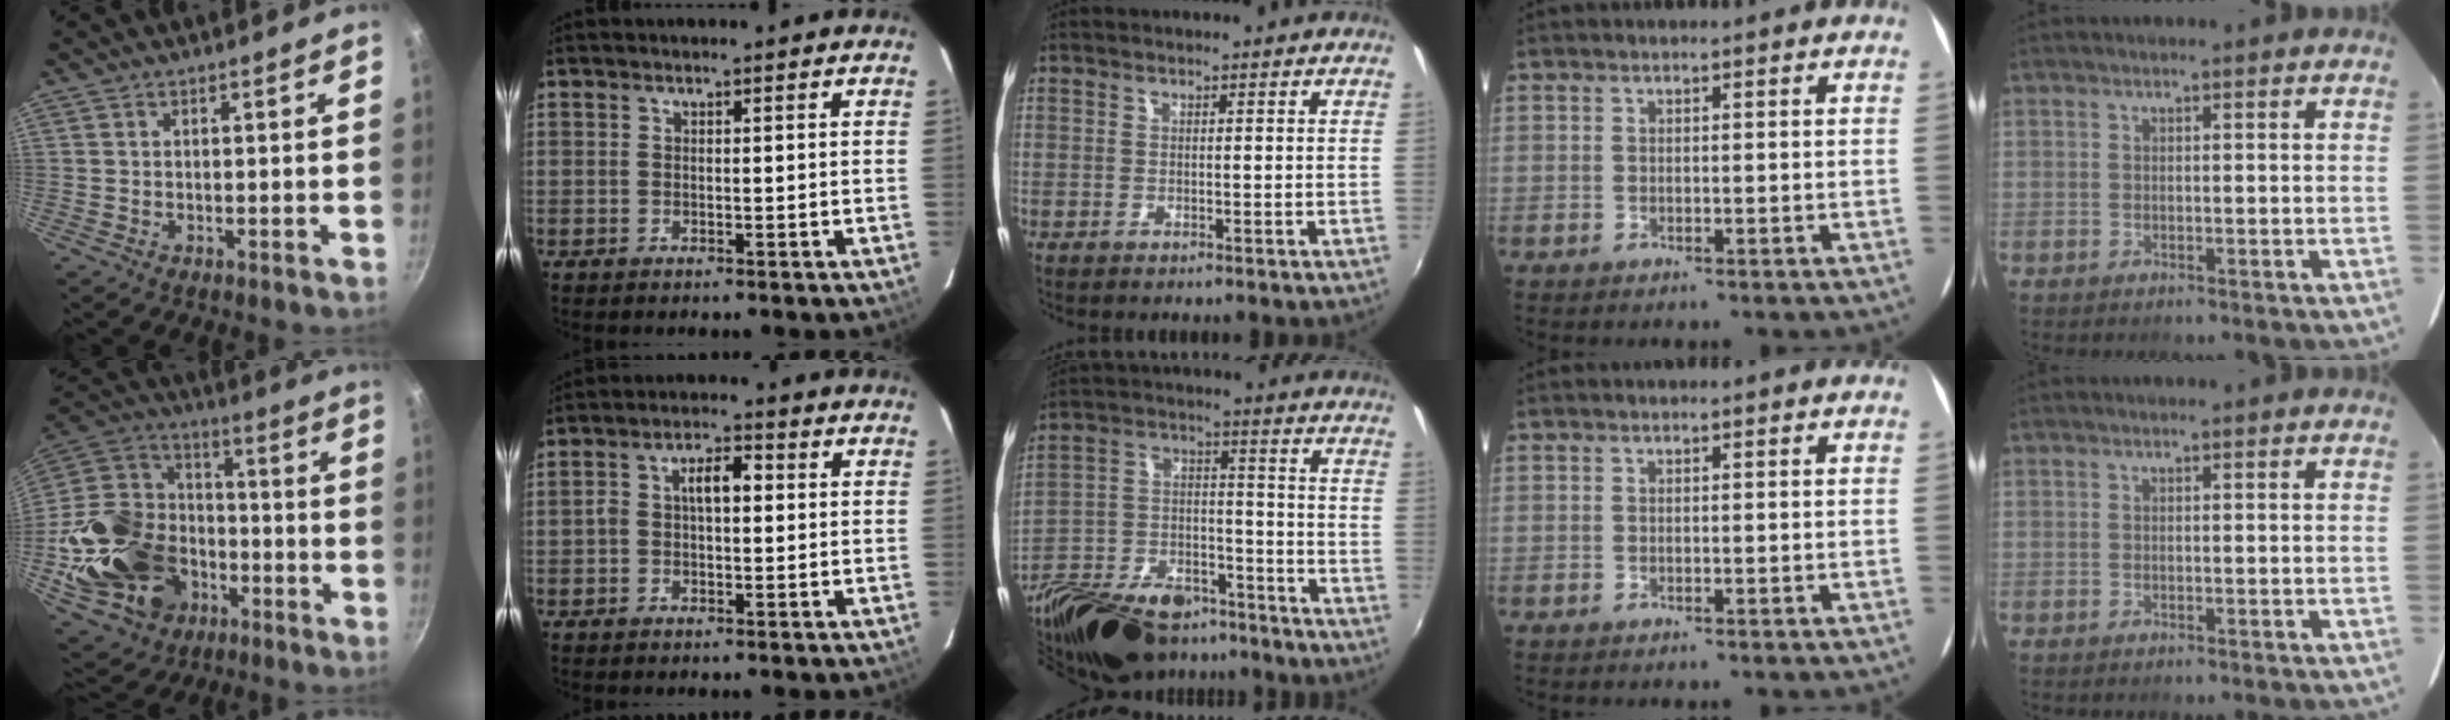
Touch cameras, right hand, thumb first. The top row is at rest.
{"thumb": {"total": 27.0, "force": [-8.5, 20.4, 15.6], "torque": [-0.262, 0.063, -0.131]}, "index": {"total": 5.2, "force": [0.3, 2.8, 4.4], "torque": [-0.077, 0.017, 0.005]}, "middle": {"total": 26.3, "force": [-19.6, 12.2, 12.6], "torque": [-0.271, 0.003, -0.300]}}